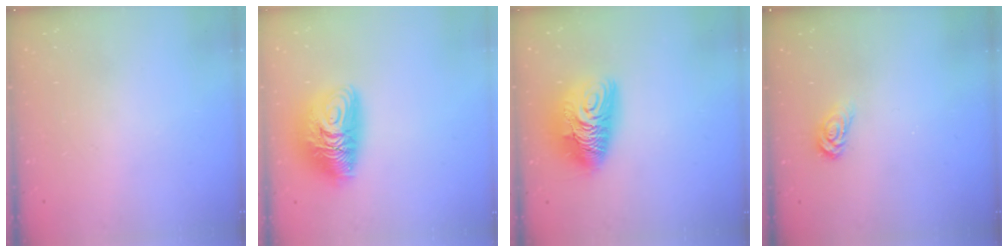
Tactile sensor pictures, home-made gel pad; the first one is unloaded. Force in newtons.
{"total": 13.7, "press": 13.7, "slide": 1.1}
{"total": 13.9, "press": 13.8, "slide": 1.5}
{"total": 3.4, "press": 3.4, "slide": 0.3}